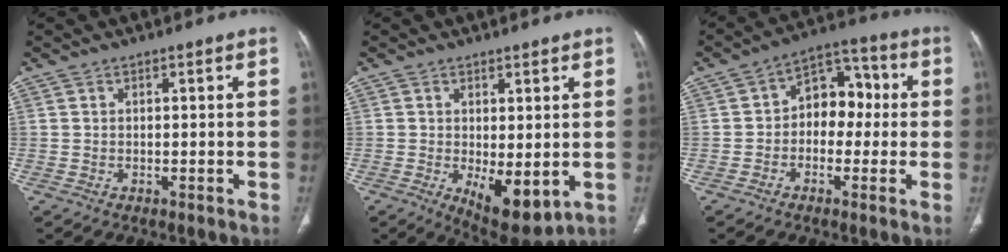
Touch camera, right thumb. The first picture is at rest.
{"total": 8.8, "force": [-1.4, 3.7, 7.8], "torque": [-0.110, -0.024, -0.007]}
{"total": 9.9, "force": [-0.2, 7.1, 6.9], "torque": [-0.058, 0.039, -0.017]}